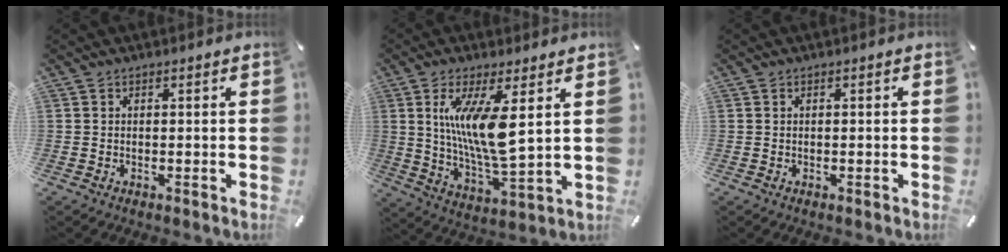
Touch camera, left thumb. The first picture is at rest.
{"total": 13.4, "force": [4.0, 3.5, 12.3], "torque": [-0.244, -0.028, 0.061]}
{"total": 0.0}